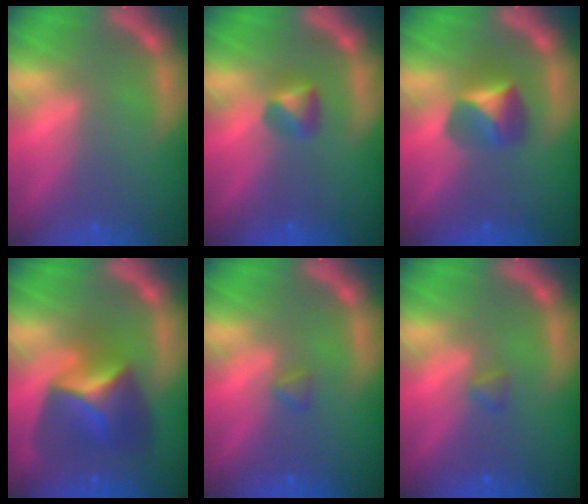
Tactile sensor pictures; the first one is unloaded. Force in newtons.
{"total": 1.9}
{"total": 3.4}
{"total": 6.9}
{"total": 0.9}
{"total": 0.9}